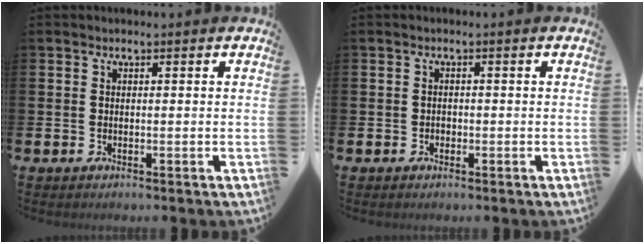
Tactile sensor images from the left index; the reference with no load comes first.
{"total": 0.8, "force": [-0.3, 0.7, 0.2], "torque": [-0.005, 0.005, -0.008]}